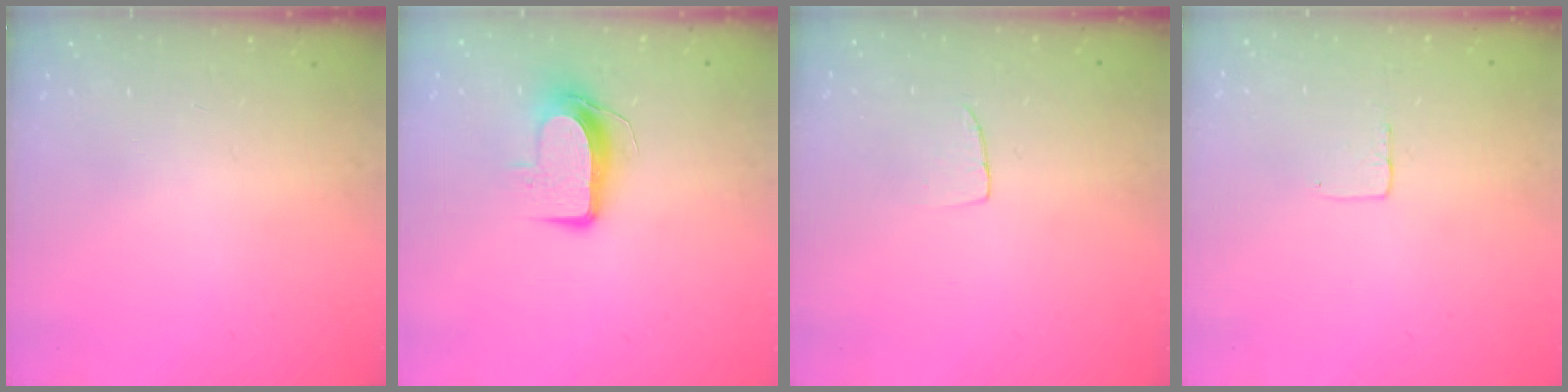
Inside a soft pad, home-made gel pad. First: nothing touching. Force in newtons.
{"total": 10.0, "press": 10.0, "slide": 1.0}
{"total": 3.8, "press": 3.7, "slide": 0.2}
{"total": 2.7, "press": 2.7, "slide": 0.1}